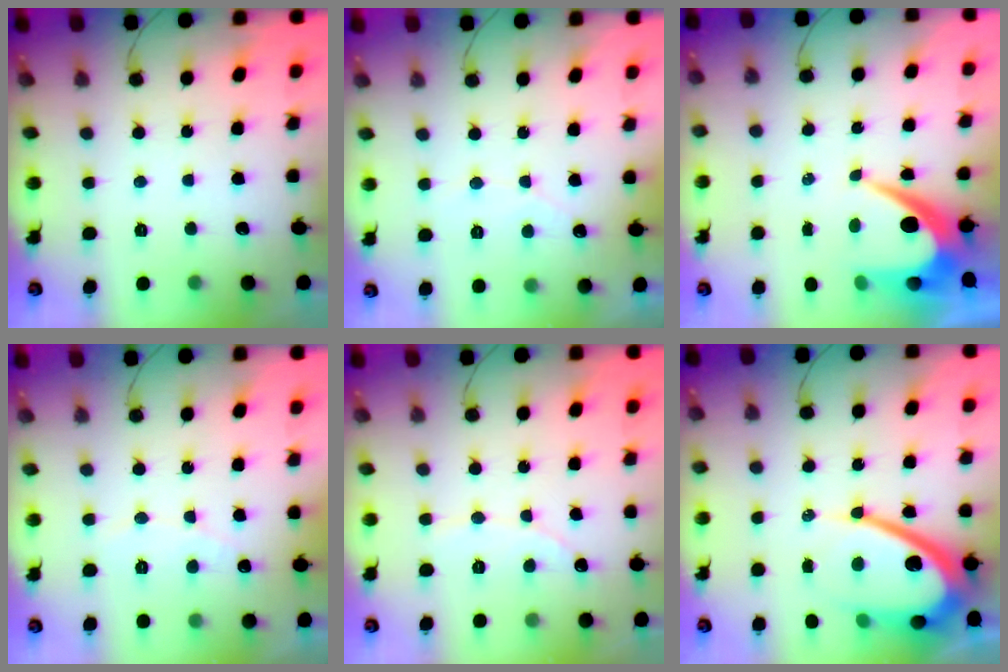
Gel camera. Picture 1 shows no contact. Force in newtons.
{"total": 3.3, "press": 3.3, "slide": 0.2}
{"total": 9.2, "press": 9.2, "slide": 0.4}
{"total": 4.8, "press": 4.8, "slide": 0.3}
{"total": 1.9, "press": 1.8, "slide": 0.2}
{"total": 17.2, "press": 17.1, "slide": 1.5}